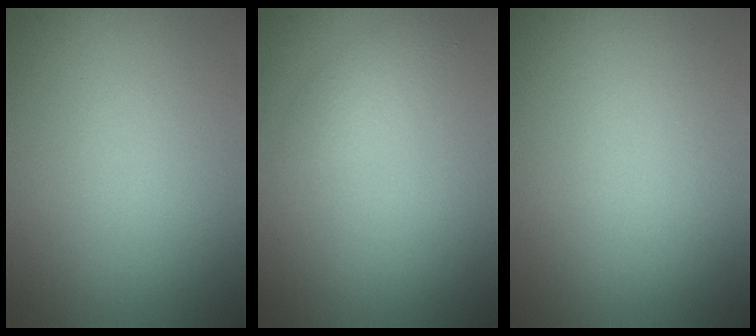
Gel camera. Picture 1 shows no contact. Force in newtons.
{"total": 1.4, "press": 1.4, "slide": 0.1}
{"total": 0.0}